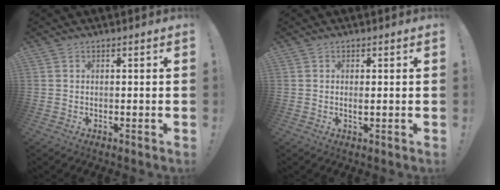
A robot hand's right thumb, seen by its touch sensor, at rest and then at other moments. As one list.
[{"total": 1.2, "force": [0.3, 0.2, 1.2], "torque": [-0.009, -0.006, 0.002]}]